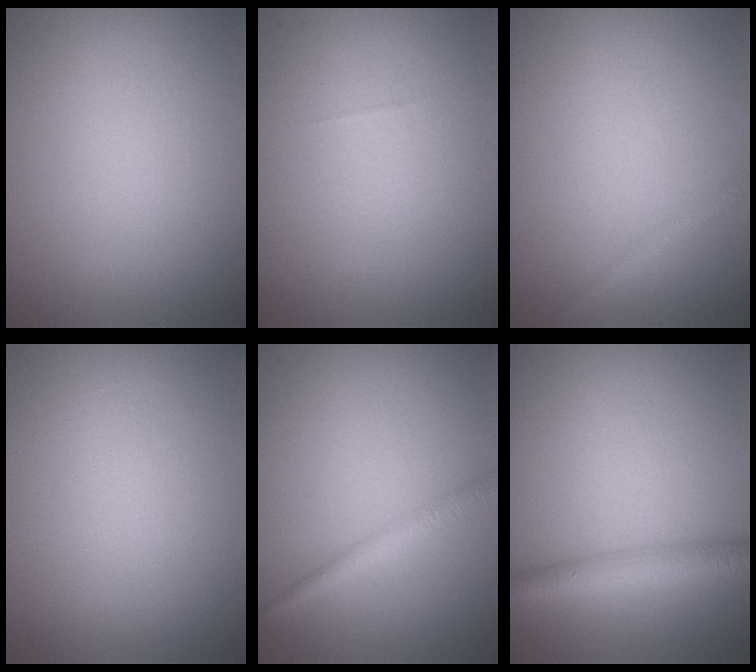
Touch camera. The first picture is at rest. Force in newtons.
{"total": 0.0}
{"total": 1.3, "press": 1.3, "slide": 0.1}
{"total": 0.0}
{"total": 1.9, "press": 1.9, "slide": 0.0}
{"total": 3.7, "press": 3.7, "slide": 0.1}